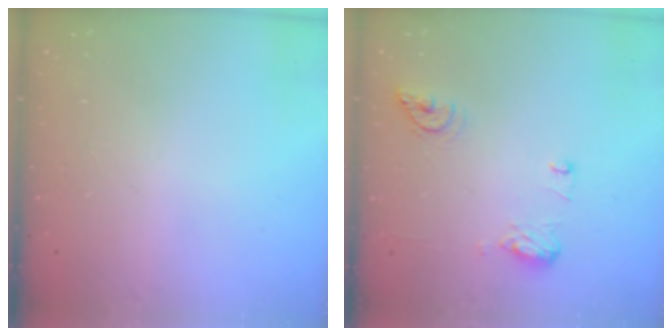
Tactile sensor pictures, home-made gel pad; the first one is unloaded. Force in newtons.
{"total": 12.8, "press": 10.6, "slide": 7.2}